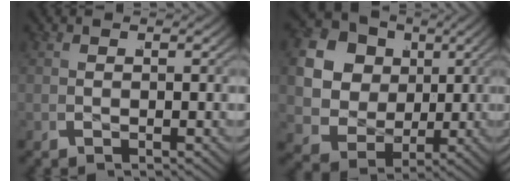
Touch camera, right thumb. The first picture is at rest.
{"total": 15.1, "force": [1.5, 12.8, 7.9], "torque": [-0.193, -0.034, 0.020]}